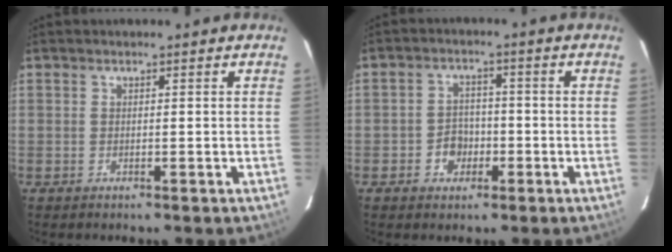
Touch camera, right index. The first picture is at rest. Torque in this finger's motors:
{"motor_torque": [0.63, 0.52, 0.05, 0.01]}